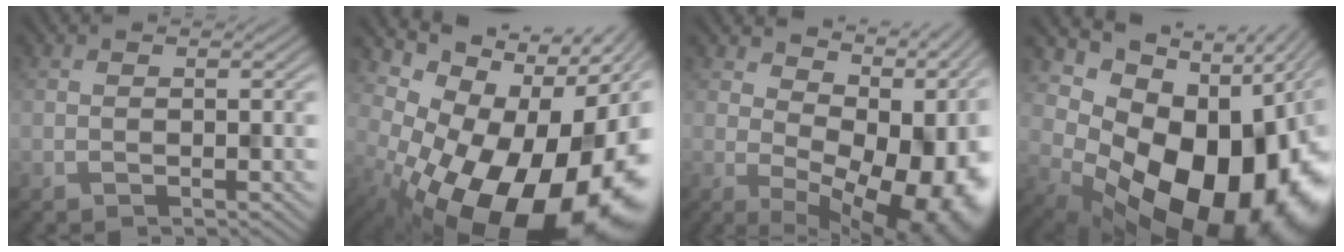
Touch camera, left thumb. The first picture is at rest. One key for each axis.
{"total": 20.7, "fx": -6.2, "fy": 12.8, "fz": 15.1, "tx": -0.206, "ty": -0.035, "tz": -0.077}
{"total": 15.2, "fx": 1.8, "fy": 8.9, "fz": 12.2, "tx": -0.138, "ty": -0.010, "tz": 0.057}
{"total": 18.7, "fx": -1.0, "fy": 13.2, "fz": 13.2, "tx": -0.180, "ty": -0.048, "tz": 0.021}